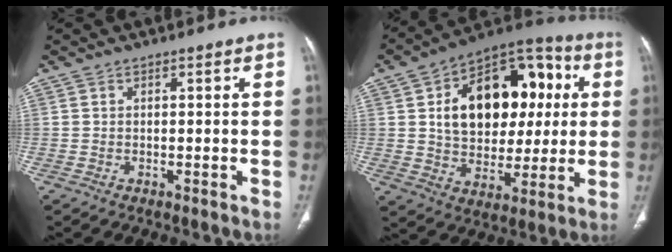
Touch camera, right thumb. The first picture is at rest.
{"total": 23.4, "force": [4.5, 15.2, 17.2], "torque": [-0.217, 0.020, 0.072]}